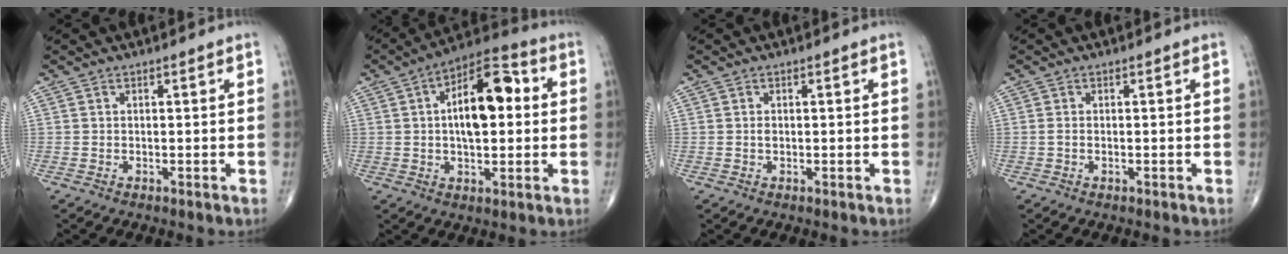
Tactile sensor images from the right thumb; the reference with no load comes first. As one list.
[{"total": 14.8, "force": [2.0, 7.2, 12.8], "torque": [-0.182, 0.023, 0.024]}, {"total": 0.8, "force": [0.0, 0.5, 0.6], "torque": [-0.009, 0.001, -0.002]}, {"total": 0.6, "force": [-0.2, 0.3, 0.5], "torque": [-0.016, 0.002, -0.004]}]